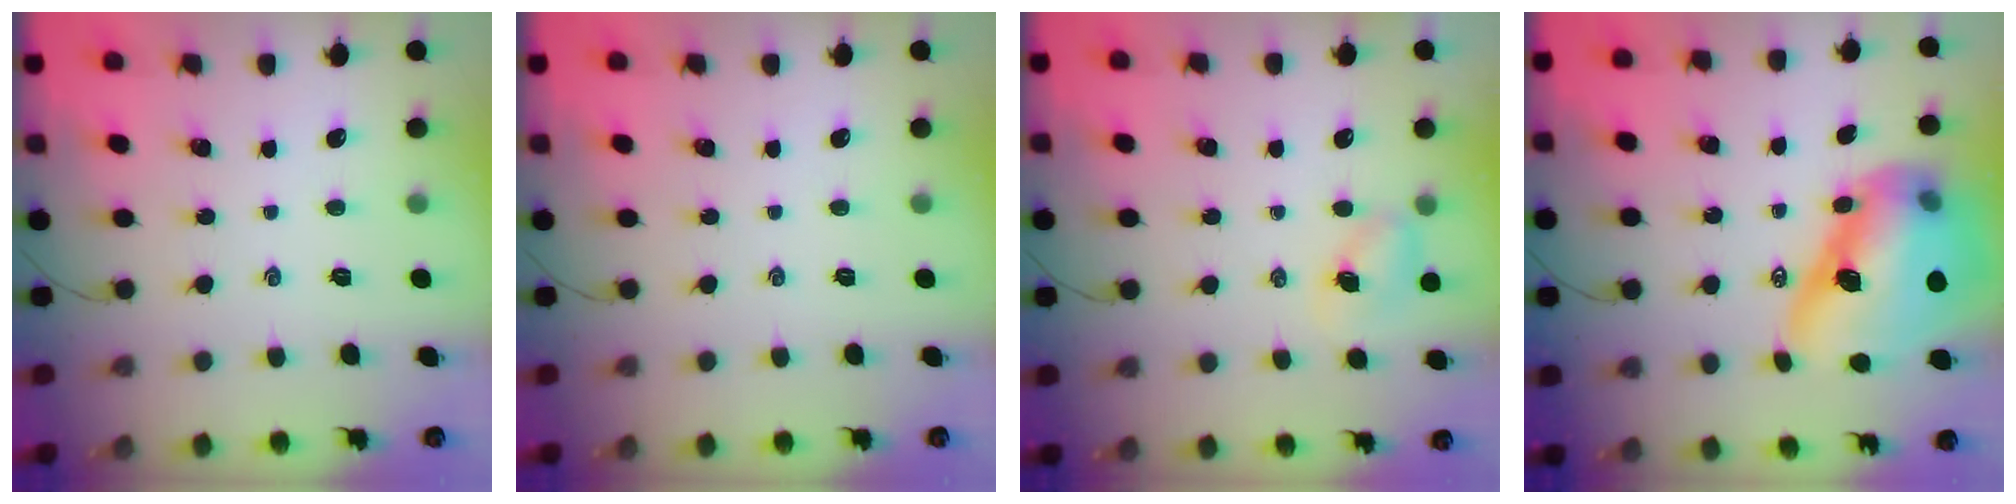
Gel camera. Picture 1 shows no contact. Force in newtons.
{"total": 0.0}
{"total": 4.6, "press": 4.6, "slide": 0.5}
{"total": 19.4, "press": 18.6, "slide": 5.4}